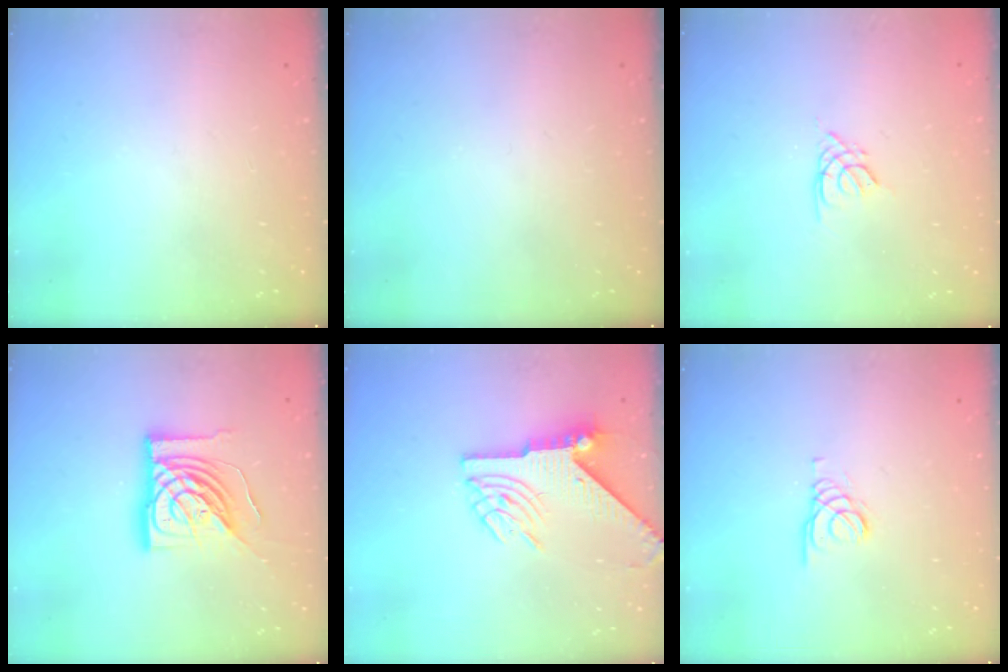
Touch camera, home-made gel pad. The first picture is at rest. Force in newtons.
{"total": 0.0}
{"total": 2.6, "press": 2.6, "slide": 0.3}
{"total": 18.1, "press": 18.0, "slide": 2.4}
{"total": 8.0, "press": 7.9, "slide": 1.2}
{"total": 1.5, "press": 1.4, "slide": 0.1}